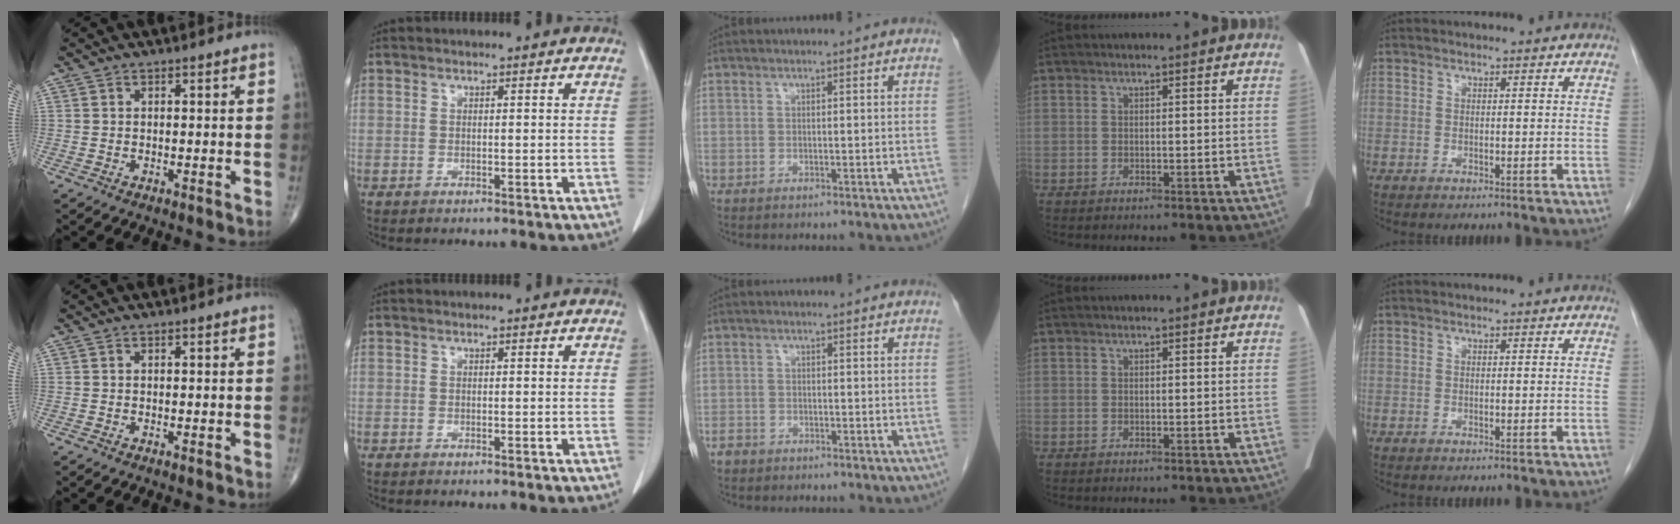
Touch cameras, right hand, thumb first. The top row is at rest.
{"middle": {"total": 1.3, "force": [-1.0, 0.8, 0.2], "torque": [-0.007, 0.002, -0.016]}}